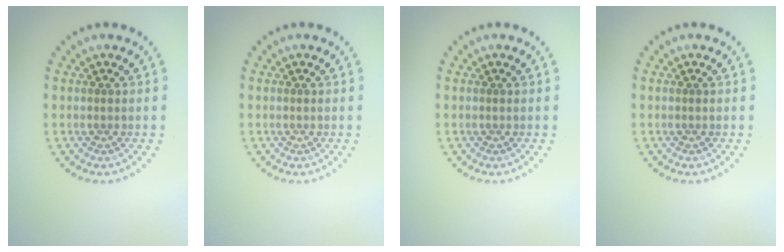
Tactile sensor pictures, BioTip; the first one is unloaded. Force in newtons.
{"total": 0.0}
{"total": 0.0}
{"total": 0.0}